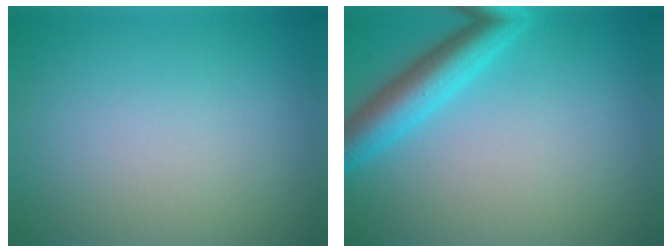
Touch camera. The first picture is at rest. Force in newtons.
{"total": 4.5, "press": 4.4, "slide": 0.2}